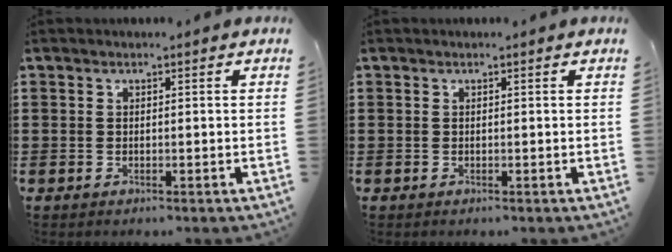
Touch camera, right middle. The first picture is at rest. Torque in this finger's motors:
{"motor_torque": [-0.22, -0.14, 0.02, -0.01]}